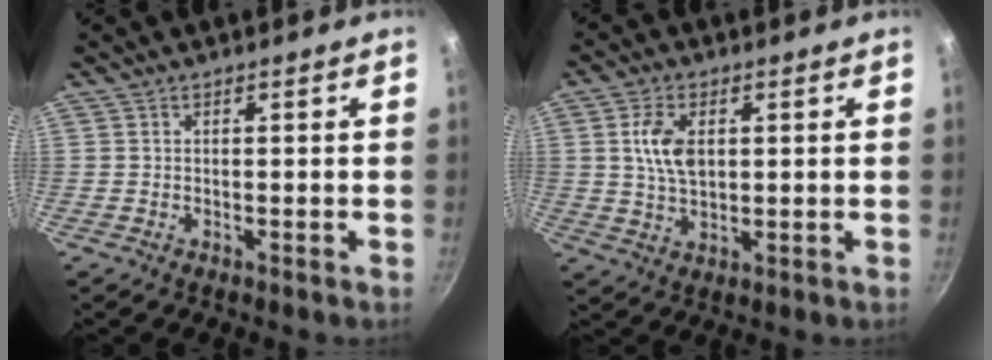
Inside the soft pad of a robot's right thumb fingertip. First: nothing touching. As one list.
[{"total": 7.5, "force": [1.5, 4.5, 5.8], "torque": [-0.100, -0.003, 0.030]}]